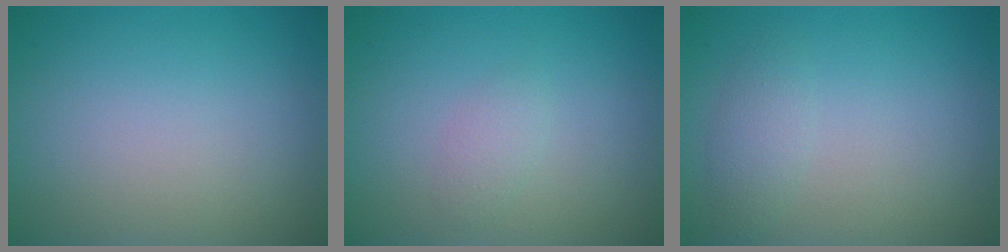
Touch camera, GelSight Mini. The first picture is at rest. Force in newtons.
{"total": 1.1, "press": 1.1, "slide": 0.1}
{"total": 1.4, "press": 1.4, "slide": 0.1}